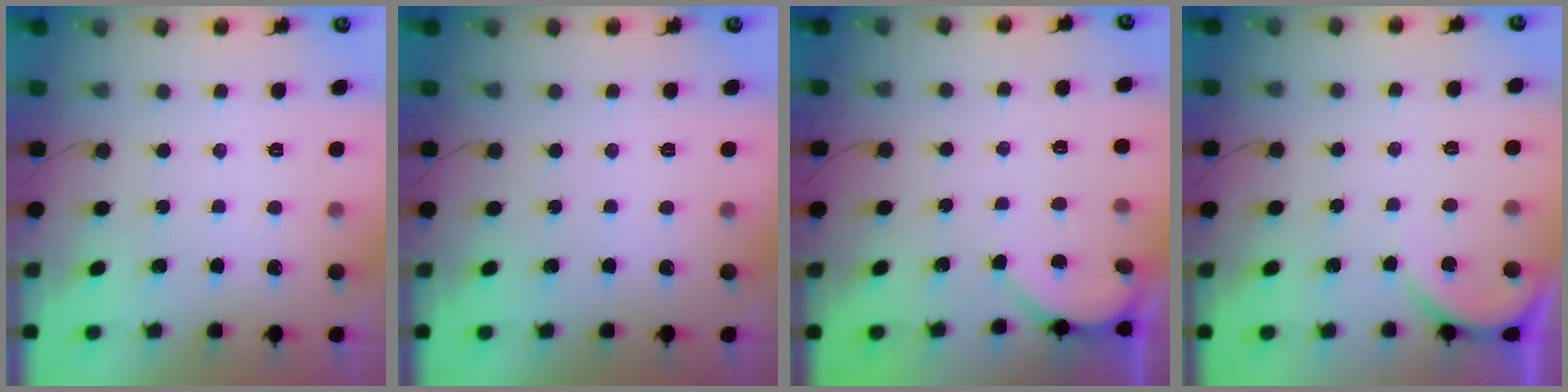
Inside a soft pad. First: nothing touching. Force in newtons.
{"total": 0.0}
{"total": 3.0, "press": 3.0, "slide": 0.2}
{"total": 2.8, "press": 2.8, "slide": 0.5}